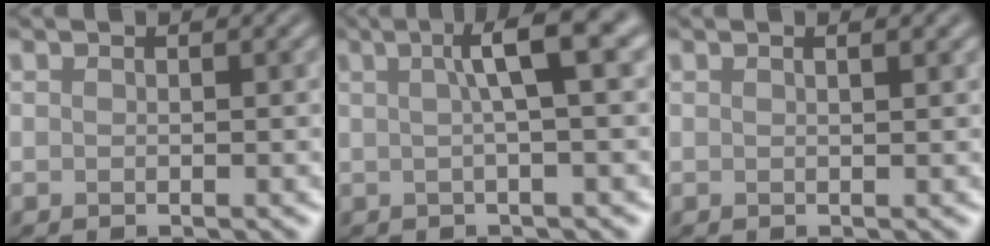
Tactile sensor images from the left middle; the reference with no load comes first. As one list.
[{"total": 5.4, "force": [1.3, 1.0, 5.2], "torque": [-0.069, 0.011, 0.015]}, {"total": 1.9, "force": [1.0, 0.7, 1.4], "torque": [-0.009, -0.006, -0.005]}]